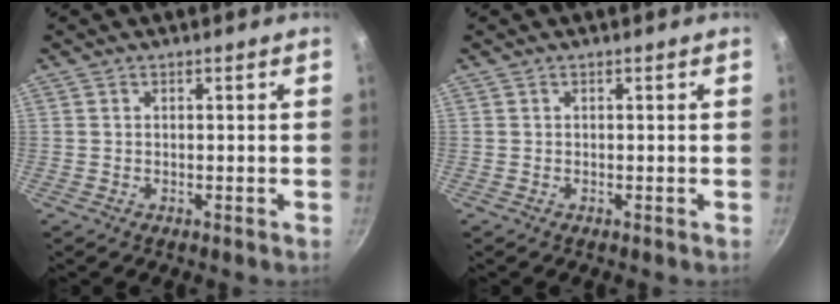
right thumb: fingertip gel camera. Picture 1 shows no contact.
{"total": 0.0}